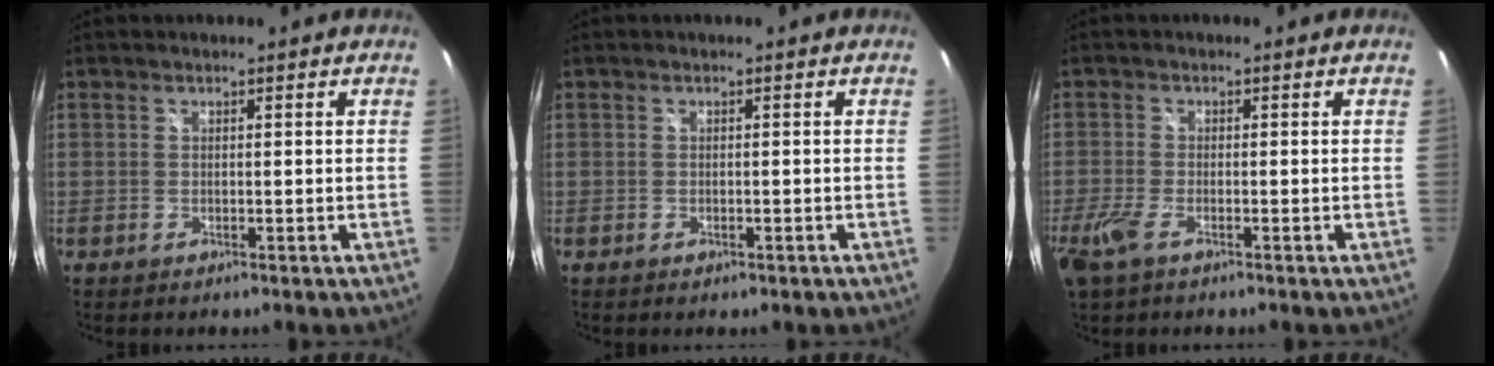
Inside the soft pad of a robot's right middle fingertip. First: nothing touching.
{"total": 1.0, "force": [-0.6, 0.6, 0.6], "torque": [-0.009, -0.002, -0.008]}
{"total": 4.8, "force": [-2.7, 1.7, 3.5], "torque": [-0.090, -0.013, -0.051]}